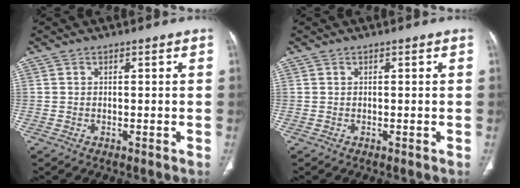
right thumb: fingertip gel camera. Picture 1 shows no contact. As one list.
[{"total": 0.0}]